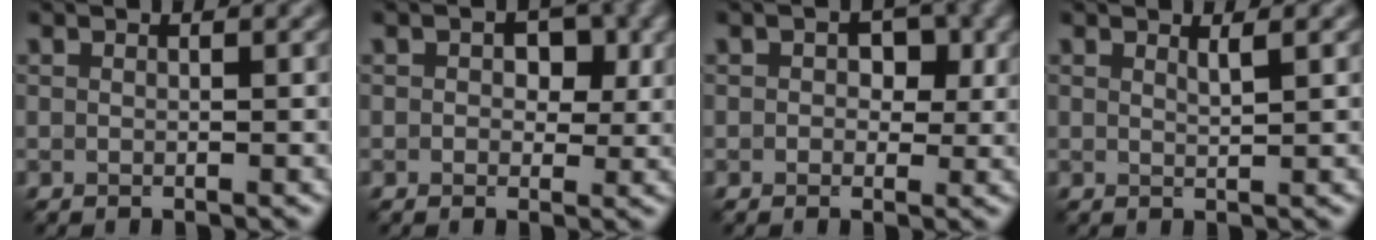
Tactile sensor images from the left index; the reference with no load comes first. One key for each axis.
{"total": 3.0, "fx": 0.7, "fy": 2.2, "fz": 2.0, "tx": -0.019, "ty": -0.001, "tz": 0.005}
{"total": 2.7, "fx": 0.5, "fy": 2.1, "fz": 1.6, "tx": -0.009, "ty": 0.001, "tz": -0.001}
{"total": 0.9, "fx": 0.7, "fy": 0.2, "fz": 0.5, "tx": -0.005, "ty": -0.003, "tz": 0.011}